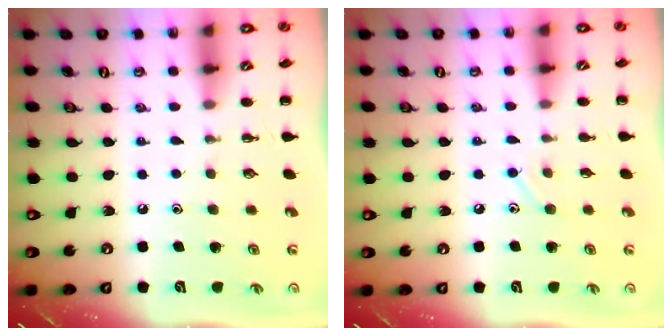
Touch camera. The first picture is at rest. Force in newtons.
{"total": 6.2, "press": 5.9, "slide": 1.9}